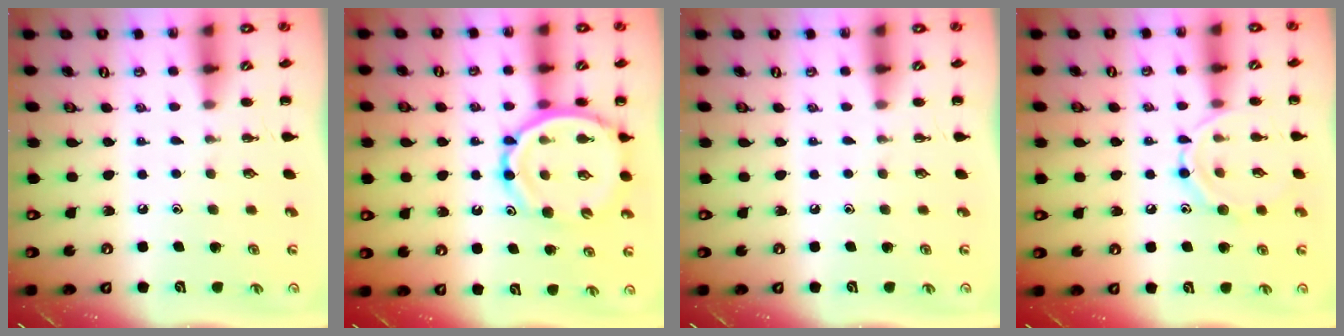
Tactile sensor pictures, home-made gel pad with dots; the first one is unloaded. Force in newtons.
{"total": 13.6, "press": 13.2, "slide": 3.5}
{"total": 0.0}
{"total": 9.5, "press": 9.5, "slide": 0.6}